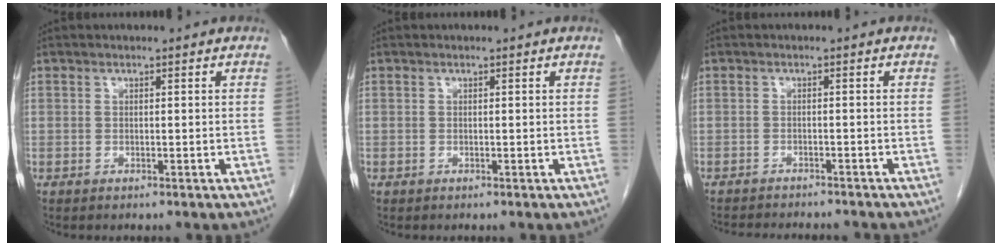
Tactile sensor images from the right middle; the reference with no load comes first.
{"total": 0.0}
{"total": 9.0, "force": [-8.3, 1.6, 2.9], "torque": [-0.042, -0.006, -0.108]}